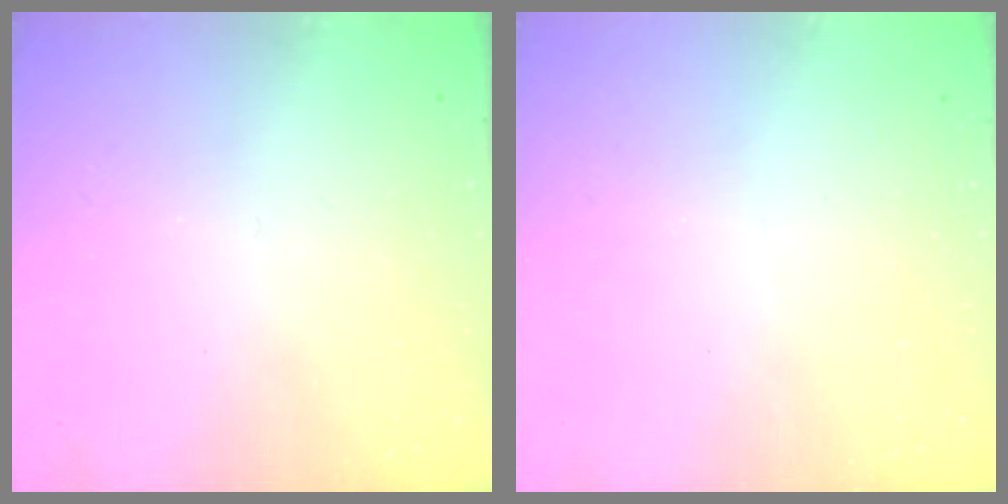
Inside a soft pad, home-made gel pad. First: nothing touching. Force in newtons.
{"total": 0.0}